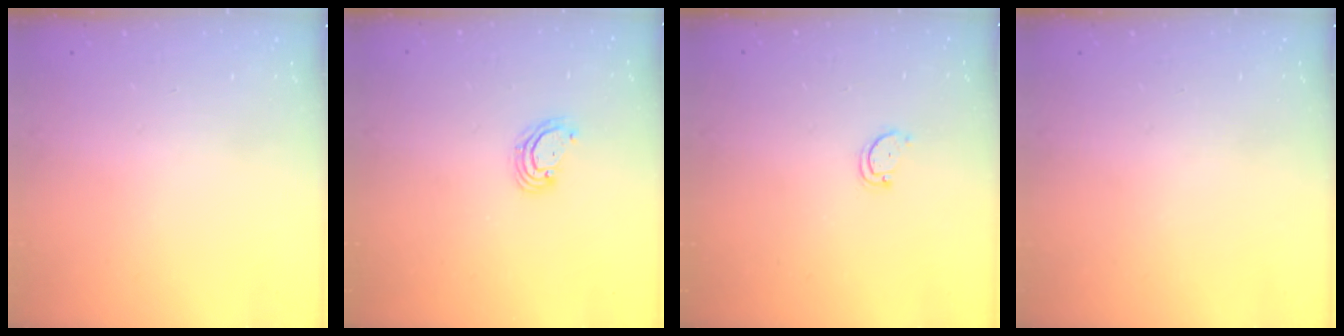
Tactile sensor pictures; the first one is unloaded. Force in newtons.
{"total": 3.9, "press": 3.8, "slide": 0.4}
{"total": 2.8, "press": 2.8, "slide": 0.3}
{"total": 0.0}